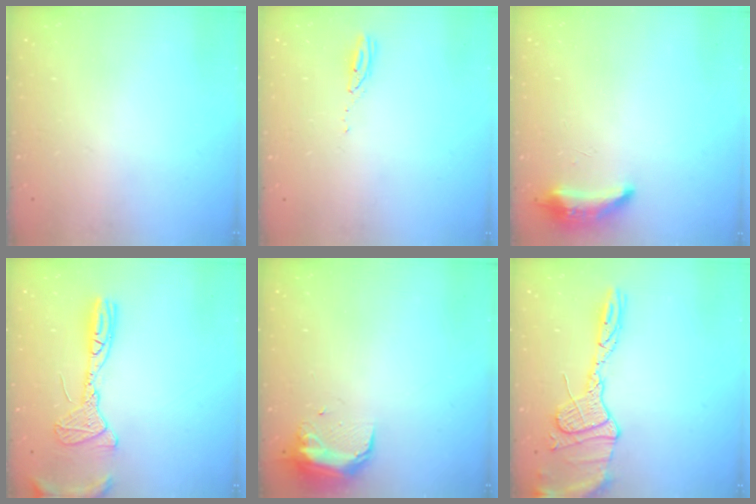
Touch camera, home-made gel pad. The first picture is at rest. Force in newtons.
{"total": 3.0, "press": 3.0, "slide": 0.1}
{"total": 8.7, "press": 8.5, "slide": 2.0}
{"total": 12.5, "press": 12.3, "slide": 2.3}
{"total": 9.2, "press": 9.2, "slide": 0.6}
{"total": 14.8, "press": 14.8, "slide": 1.1}